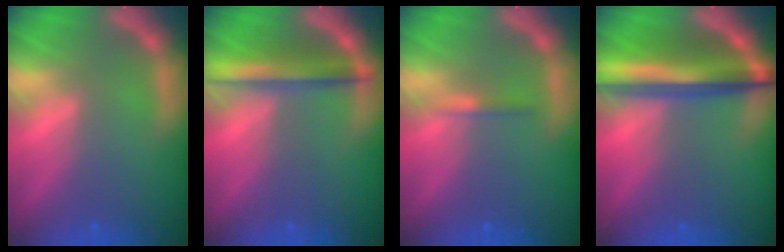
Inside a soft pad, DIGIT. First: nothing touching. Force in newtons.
{"total": 4.4}
{"total": 0.9}
{"total": 8.6}